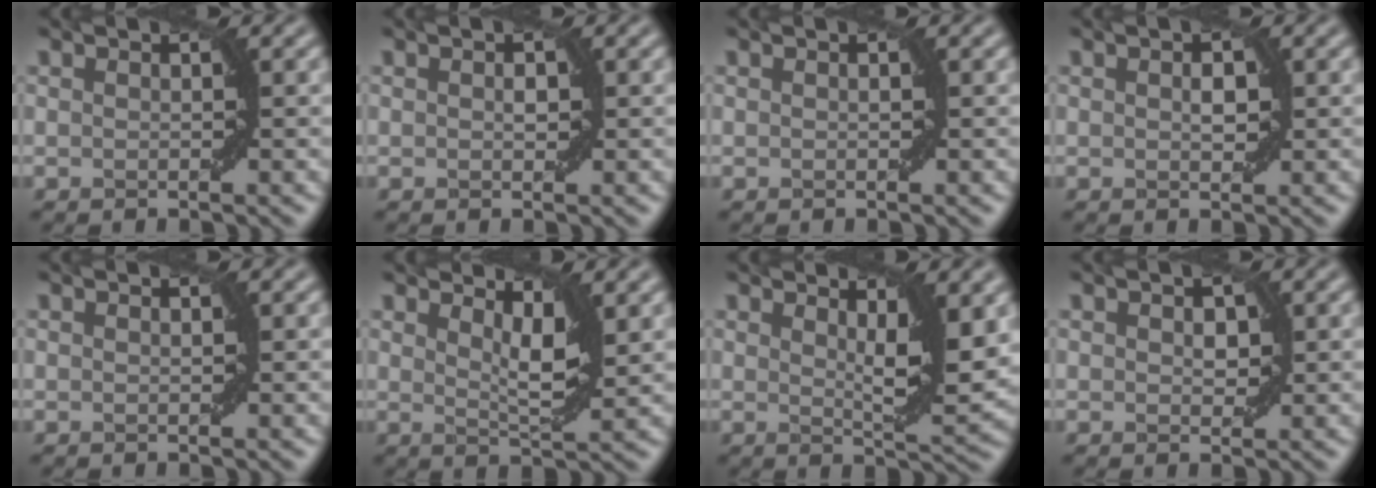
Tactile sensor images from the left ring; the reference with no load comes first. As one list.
[{"total": 0.8, "force": [0.1, 0.5, 0.6], "torque": [-0.006, 0.001, 0.003]}, {"total": 0.0}, {"total": 1.4, "force": [0.2, 0.8, 1.1], "torque": [-0.017, 0.003, 0.005]}, {"total": 0.0}, {"total": 3.1, "force": [1.7, 0.7, 2.4], "torque": [-0.039, -0.007, 0.029]}, {"total": 4.5, "force": [1.8, 1.0, 4.0], "torque": [-0.058, -0.011, 0.031]}, {"total": 1.4, "force": [0.3, 0.9, 1.0], "torque": [-0.014, 0.000, 0.008]}]